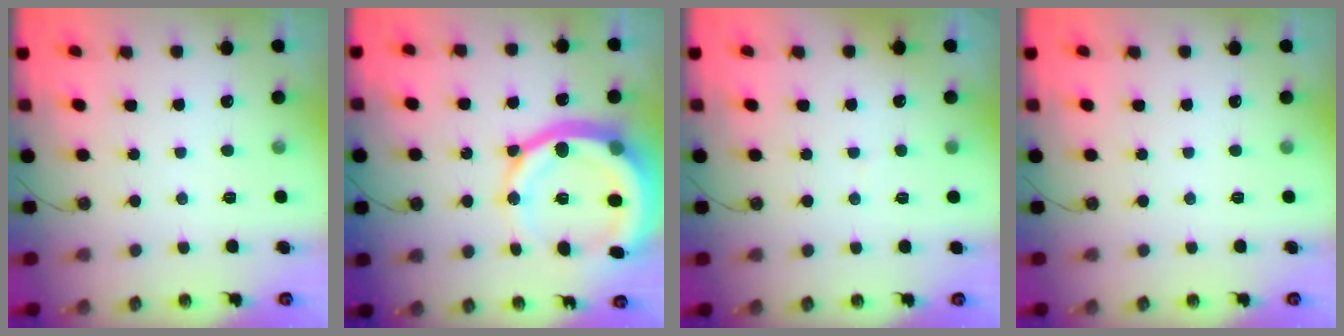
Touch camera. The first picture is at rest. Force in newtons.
{"total": 20.8, "press": 20.6, "slide": 2.7}
{"total": 1.8, "press": 1.8, "slide": 0.1}
{"total": 0.0}